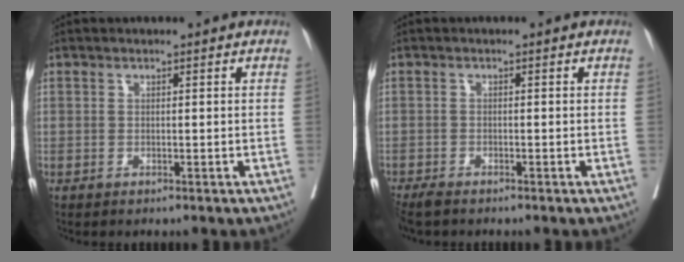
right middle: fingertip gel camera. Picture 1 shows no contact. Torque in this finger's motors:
{"motor_torque": [0.59, -0.72, 0.04, 0.02]}